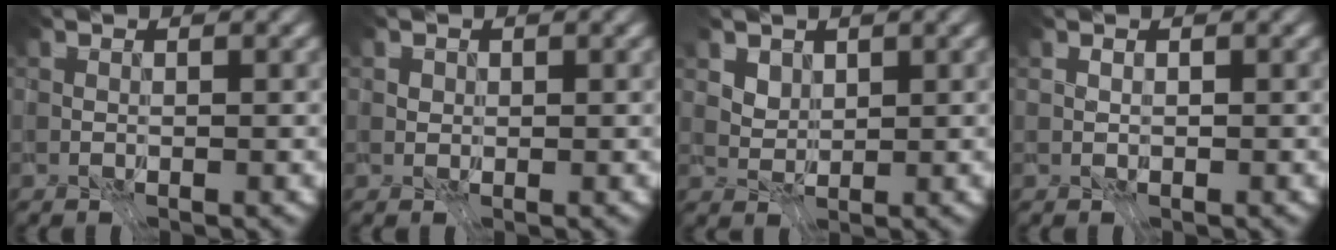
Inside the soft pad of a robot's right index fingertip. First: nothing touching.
{"total": 2.6, "force": [1.2, 2.0, 1.2], "torque": [-0.024, 0.013, 0.011]}
{"total": 1.1, "force": [1.0, 0.4, 0.1], "torque": [-0.017, -0.012, 0.044]}
{"total": 0.6, "force": [0.3, 0.4, 0.2], "torque": [-0.016, 0.009, 0.011]}